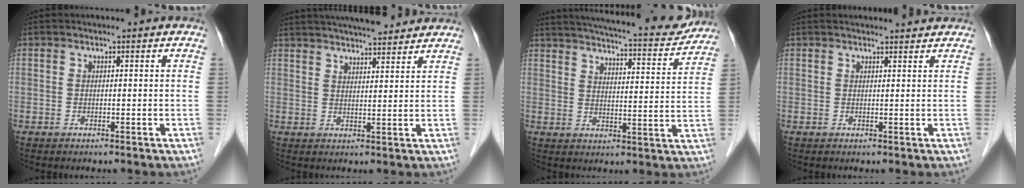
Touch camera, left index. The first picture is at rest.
{"total": 13.5, "force": [12.1, 2.3, 5.5], "torque": [-0.086, 0.029, 0.172]}
{"total": 18.7, "force": [17.0, 2.4, 7.3], "torque": [-0.113, -0.016, 0.219]}
{"total": 2.8, "force": [2.8, 0.1, 0.5], "torque": [-0.010, 0.007, 0.032]}